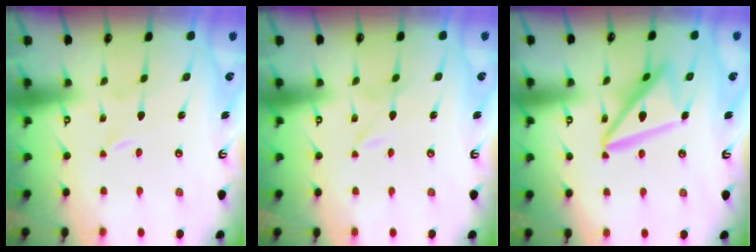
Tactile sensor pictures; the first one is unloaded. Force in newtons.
{"total": 1.2, "press": 1.2, "slide": 0.1}
{"total": 14.3, "press": 14.2, "slide": 1.5}